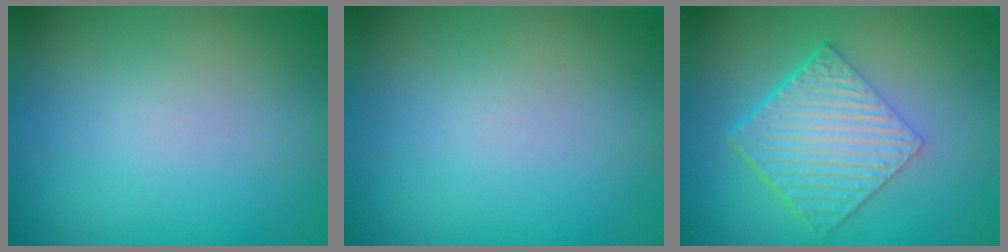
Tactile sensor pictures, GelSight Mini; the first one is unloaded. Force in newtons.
{"total": 0.0}
{"total": 6.3, "press": 4.3, "slide": 4.6}